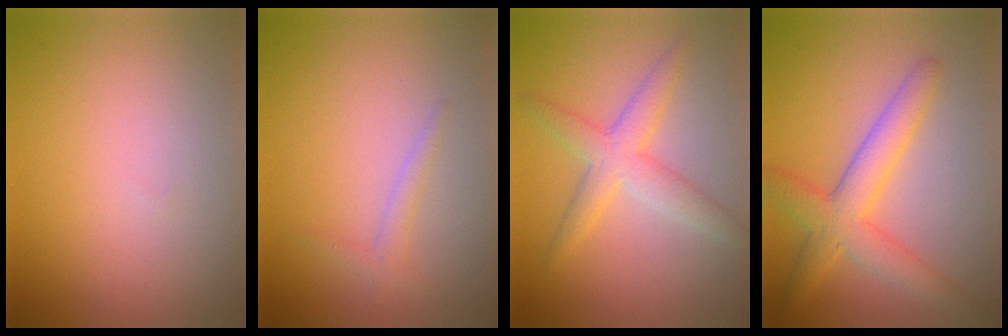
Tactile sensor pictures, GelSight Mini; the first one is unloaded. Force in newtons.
{"total": 1.3, "press": 1.3, "slide": 0.1}
{"total": 3.6, "press": 3.6, "slide": 0.0}
{"total": 4.9, "press": 4.9, "slide": 0.3}